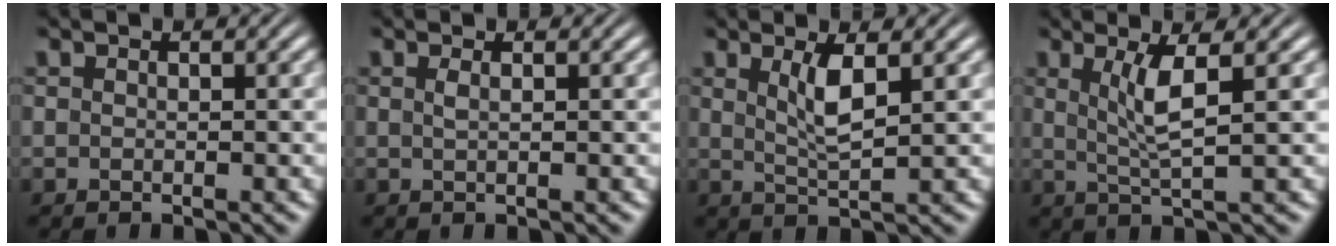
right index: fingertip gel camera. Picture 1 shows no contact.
{"total": 0.5, "force": [-0.1, -0.3, 0.5], "torque": [-0.015, -0.004, 0.002]}
{"total": 2.7, "force": [0.7, 0.2, 2.6], "torque": [-0.056, -0.011, 0.019]}
{"total": 3.1, "force": [0.6, -0.2, 3.0], "torque": [-0.063, -0.009, 0.017]}